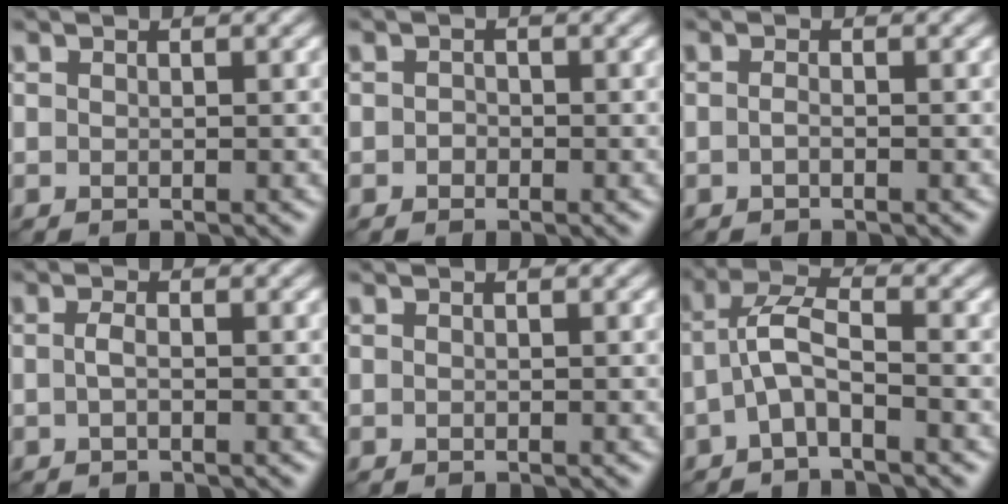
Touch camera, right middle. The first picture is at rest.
{"total": 0.7, "force": [-0.2, 0.6, 0.2], "torque": [-0.001, -0.004, -0.006]}
{"total": 0.6, "force": [-0.3, 0.2, 0.5], "torque": [-0.013, -0.001, -0.007]}
{"total": 1.0, "force": [-0.3, 0.3, 0.9], "torque": [-0.022, 0.000, -0.007]}
{"total": 0.0}
{"total": 3.3, "force": [-1.2, 1.1, 2.9], "torque": [-0.063, 0.013, -0.031]}